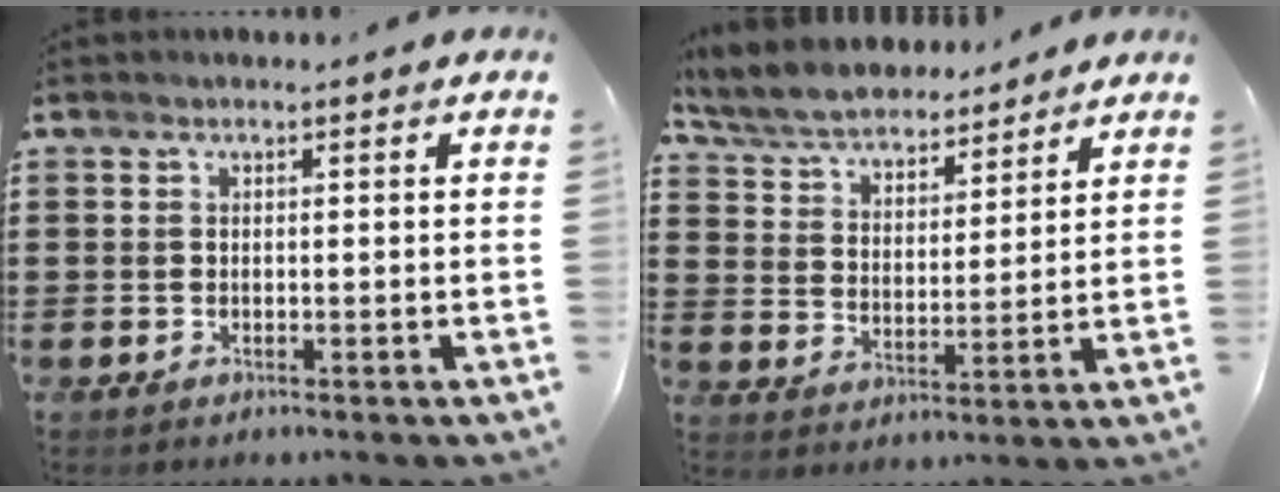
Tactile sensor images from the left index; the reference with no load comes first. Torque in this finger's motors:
{"motor_torque": [1.03, -1.11, 0.12, 0.10]}